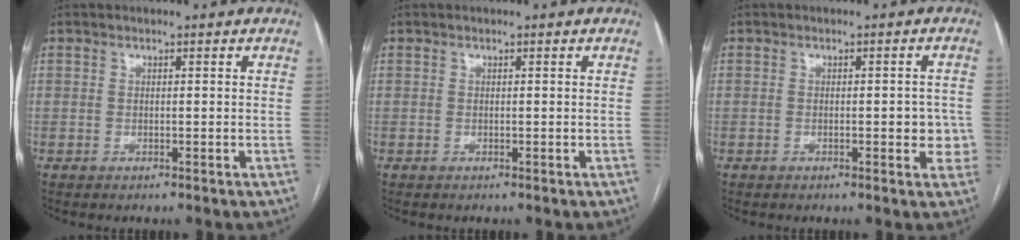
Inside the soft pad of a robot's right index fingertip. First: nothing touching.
{"total": 0.0}
{"total": 4.0, "force": [-0.7, 1.6, 3.6], "torque": [-0.033, 0.006, -0.009]}